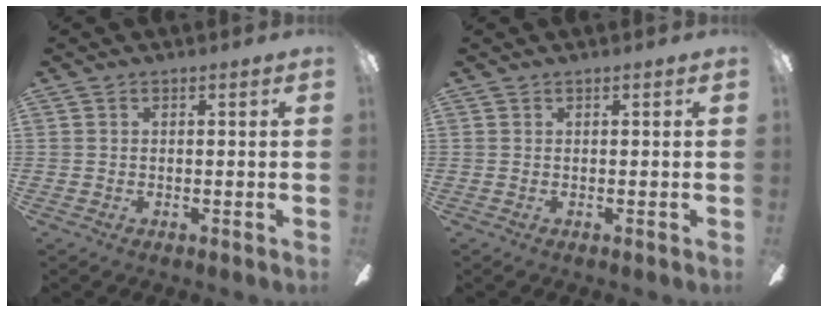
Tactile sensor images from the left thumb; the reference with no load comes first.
{"total": 0.0}